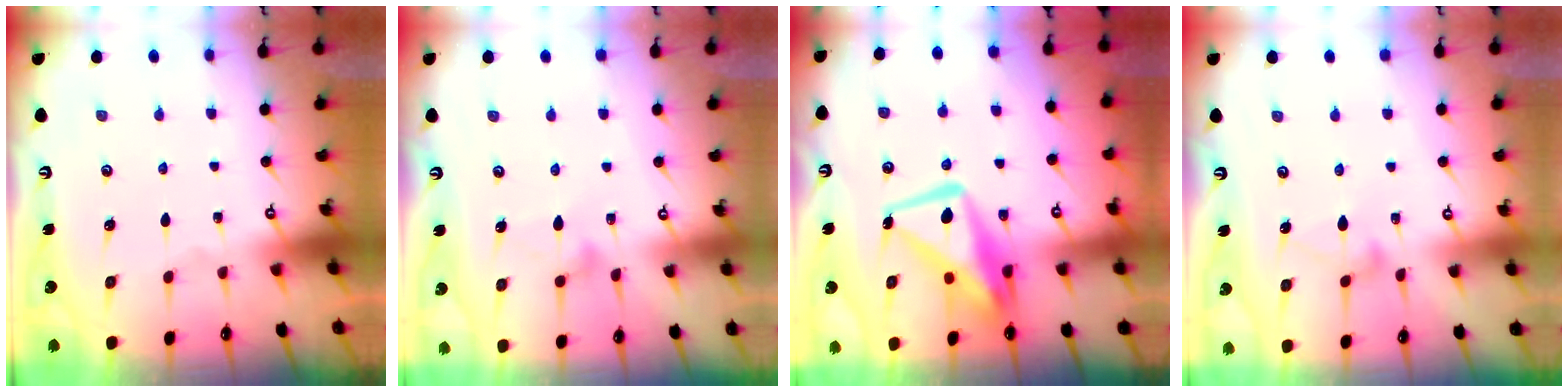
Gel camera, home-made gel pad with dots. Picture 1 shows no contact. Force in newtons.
{"total": 11.5, "press": 11.5, "slide": 0.3}
{"total": 12.1, "press": 12.0, "slide": 1.3}
{"total": 7.3, "press": 7.3, "slide": 0.3}